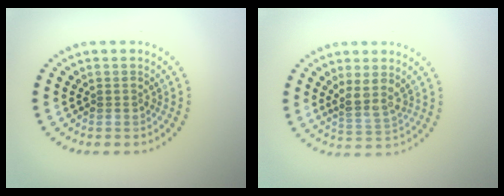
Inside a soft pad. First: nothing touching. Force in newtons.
{"total": 2.5, "press": 2.0, "slide": 1.5}